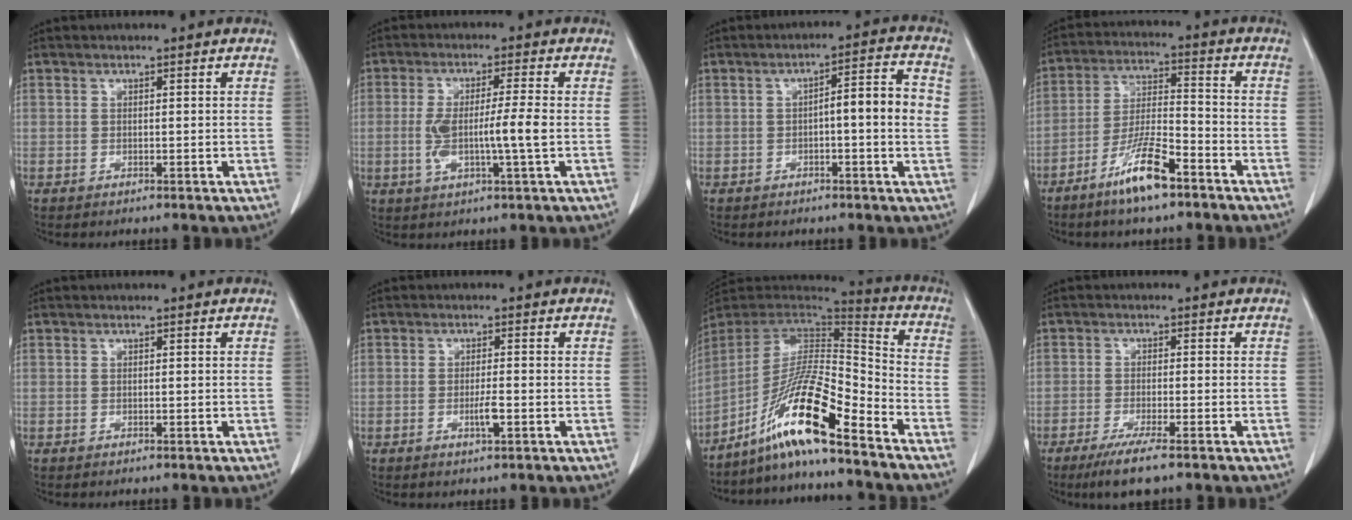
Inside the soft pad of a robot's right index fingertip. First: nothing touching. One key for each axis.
{"total": 7.6, "fx": -0.9, "fy": 0.1, "fz": 7.5, "tx": -0.147, "ty": 0.001, "tz": -0.014}
{"total": 7.0, "fx": 0.0, "fy": 0.8, "fz": 7.0, "tx": -0.099, "ty": 0.018, "tz": -0.003}
{"total": 9.9, "fx": -6.5, "fy": 1.5, "fz": 7.3, "tx": -0.149, "ty": -0.013, "tz": -0.122}
{"total": 0.0}
{"total": 2.4, "fx": -0.8, "fy": 0.2, "fz": 2.2, "tx": -0.043, "ty": -0.002, "tz": -0.013}
{"total": 15.8, "fx": -10.7, "fy": 0.5, "fz": 11.6, "tx": -0.216, "ty": -0.001, "tz": -0.193}
{"total": 6.2, "fx": -4.2, "fy": 0.2, "fz": 4.5, "tx": -0.081, "ty": -0.017, "tz": -0.069}